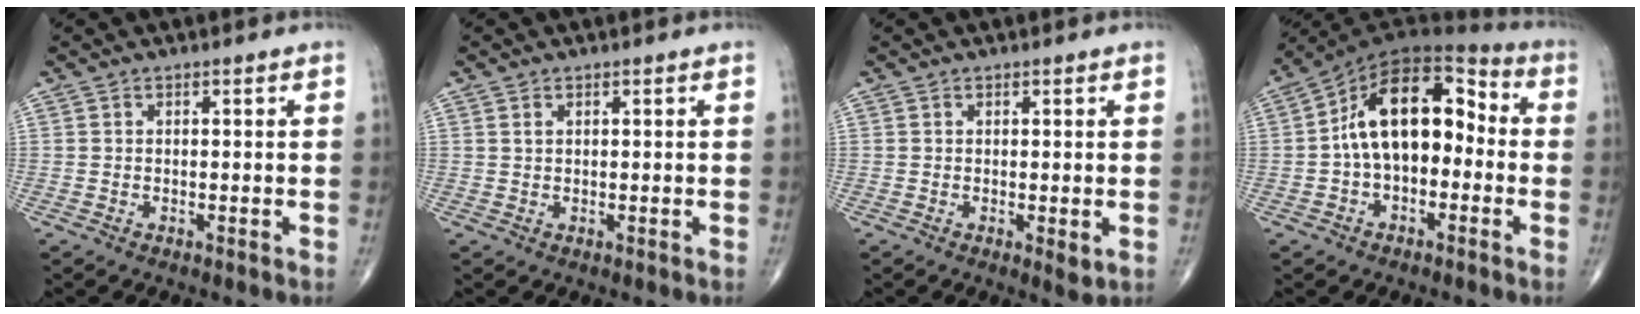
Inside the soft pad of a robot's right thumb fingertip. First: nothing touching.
{"total": 0.8, "force": [0.5, 0.5, 0.5], "torque": [-0.009, 0.001, 0.010]}
{"total": 2.1, "force": [-0.1, 0.4, 2.0], "torque": [-0.032, -0.010, 0.000]}
{"total": 16.1, "force": [-0.7, 9.8, 12.8], "torque": [-0.185, 0.053, -0.027]}